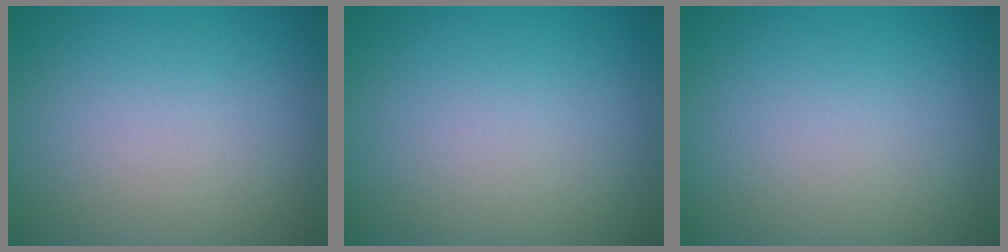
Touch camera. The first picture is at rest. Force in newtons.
{"total": 0.0}
{"total": 0.0}